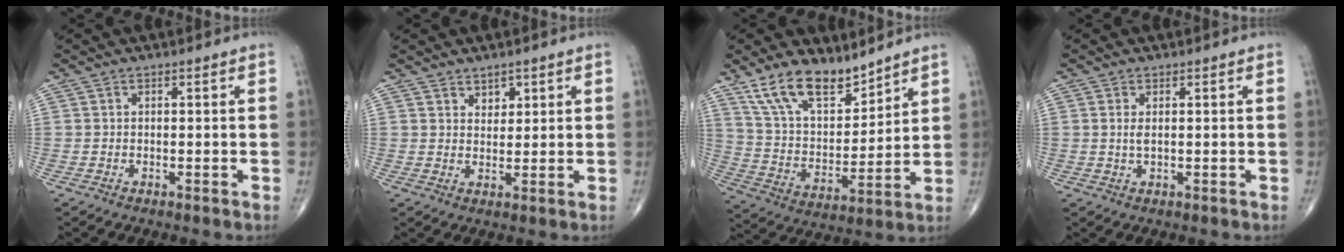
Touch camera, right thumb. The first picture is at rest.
{"total": 2.6, "force": [1.8, 1.7, 0.9], "torque": [0.003, -0.013, 0.030]}
{"total": 14.6, "force": [10.9, 6.3, 7.4], "torque": [-0.107, -0.062, 0.214]}
{"total": 1.6, "force": [0.3, 0.6, 1.5], "torque": [-0.032, -0.005, 0.010]}